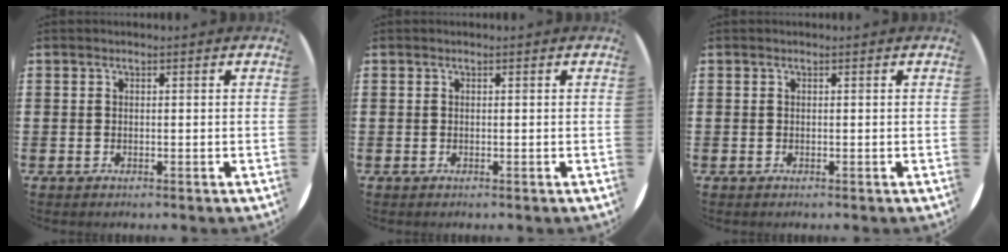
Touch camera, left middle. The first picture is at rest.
{"total": 0.0}
{"total": 0.0}